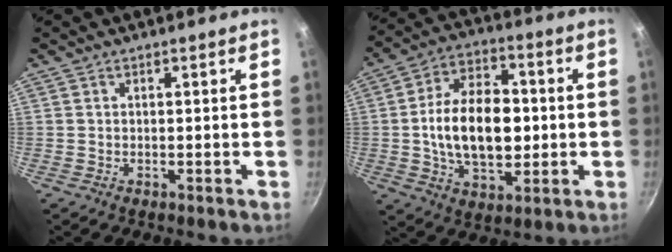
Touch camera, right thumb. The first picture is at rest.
{"total": 17.3, "force": [-0.3, 10.3, 13.9], "torque": [-0.213, 0.014, -0.006]}